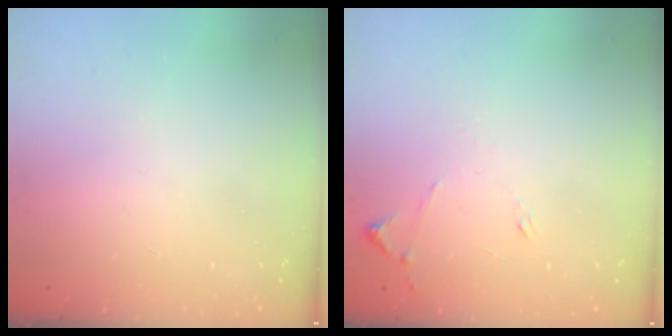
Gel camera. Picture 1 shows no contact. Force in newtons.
{"total": 8.0, "press": 8.0, "slide": 0.7}